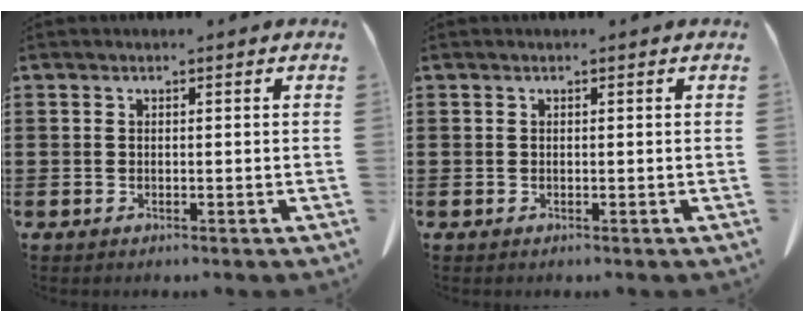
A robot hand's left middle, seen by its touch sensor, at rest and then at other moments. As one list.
[{"total": 0.0}]